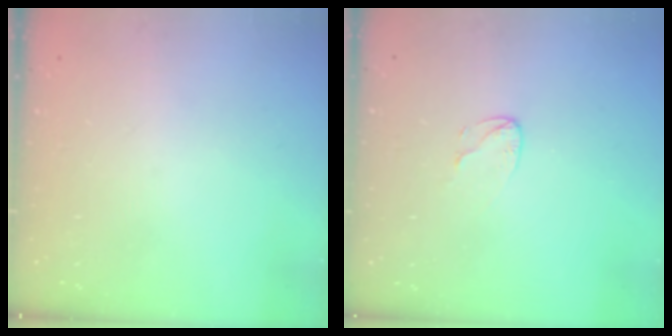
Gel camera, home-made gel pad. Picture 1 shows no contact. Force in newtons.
{"total": 4.0, "press": 4.0, "slide": 0.4}